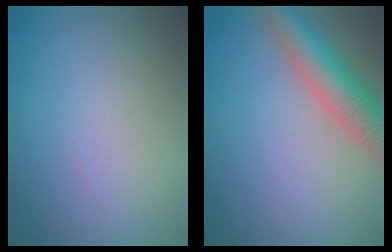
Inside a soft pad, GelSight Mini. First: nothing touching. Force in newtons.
{"total": 6.0, "press": 6.0, "slide": 0.4}